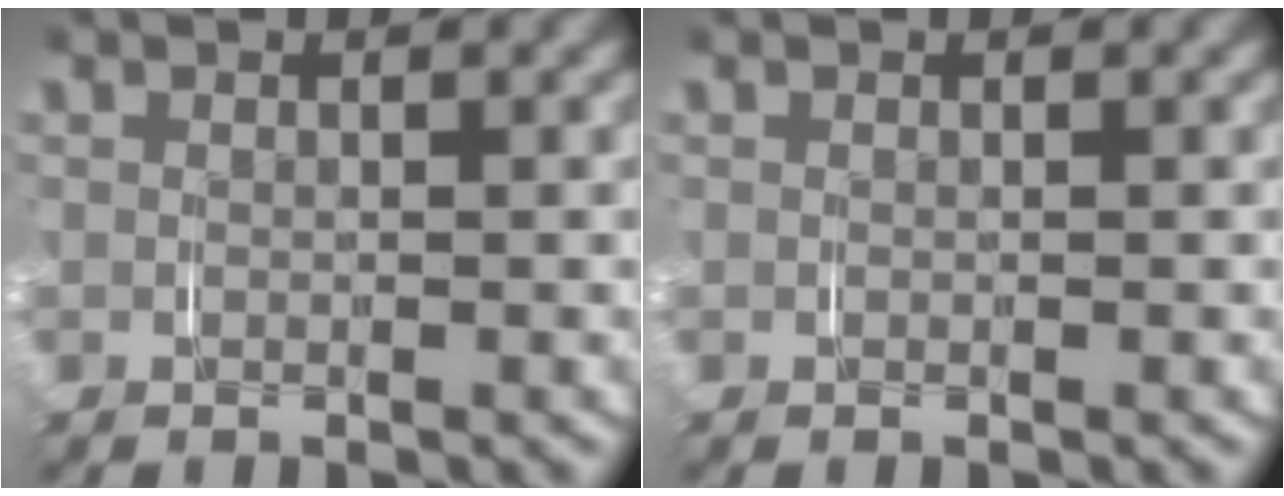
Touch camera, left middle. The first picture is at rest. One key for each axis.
{"total": 0.0}